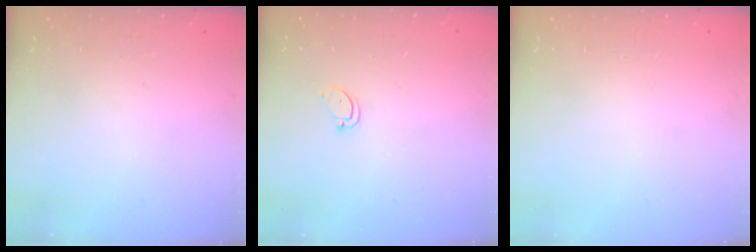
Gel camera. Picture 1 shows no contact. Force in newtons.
{"total": 2.9, "press": 2.9, "slide": 0.2}
{"total": 0.0}